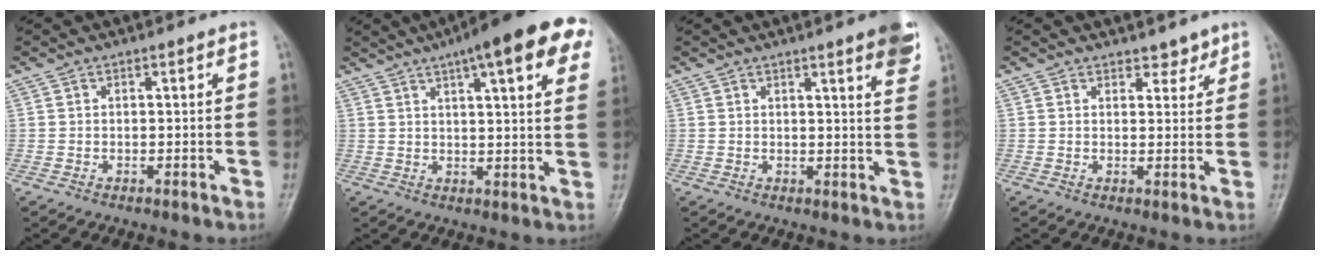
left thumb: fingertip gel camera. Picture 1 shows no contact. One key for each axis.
{"total": 18.0, "fx": 9.8, "fy": 4.6, "fz": 14.4, "tx": -0.182, "ty": 0.005, "tz": 0.122}
{"total": 7.3, "fx": 4.5, "fy": 1.0, "fz": 5.7, "tx": -0.055, "ty": -0.015, "tz": 0.047}
{"total": 2.7, "fx": 2.2, "fy": 1.4, "fz": 0.5, "tx": 0.017, "ty": -0.013, "tz": 0.027}